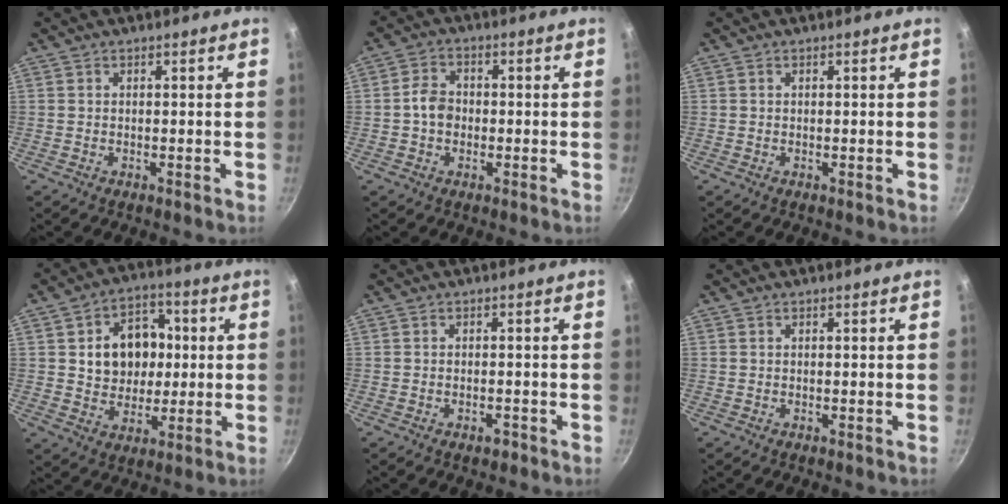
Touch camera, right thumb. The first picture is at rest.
{"total": 4.7, "force": [-0.7, 3.7, 2.8], "torque": [-0.033, 0.020, -0.018]}
{"total": 0.0}
{"total": 13.3, "force": [1.6, 10.5, 7.9], "torque": [-0.082, 0.008, 0.025]}
{"total": 1.5, "force": [-1.0, 0.7, 0.9], "torque": [-0.011, 0.007, -0.012]}
{"total": 0.0}